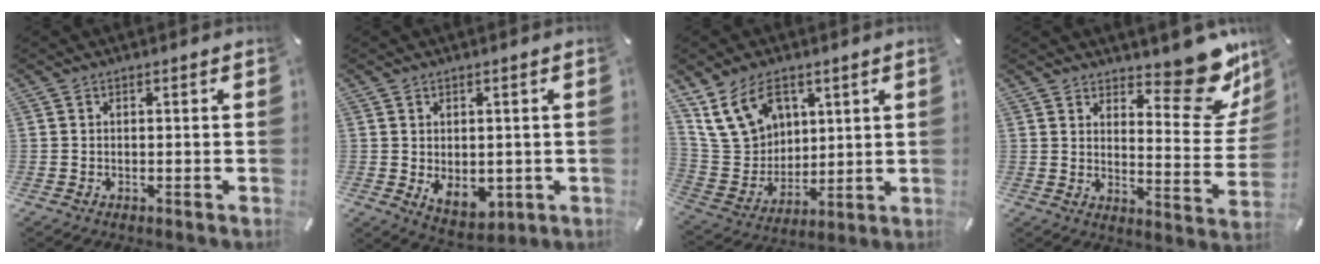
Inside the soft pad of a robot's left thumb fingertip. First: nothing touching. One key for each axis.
{"total": 5.4, "fx": 0.1, "fy": 4.2, "fz": 3.3, "tx": -0.046, "ty": -0.006, "tz": 0.003}
{"total": 13.9, "fx": 7.2, "fy": 10.3, "fz": 5.9, "tx": -0.124, "ty": -0.023, "tz": 0.146}
{"total": 16.0, "fx": 12.0, "fy": 6.9, "fz": 8.1, "tx": -0.069, "ty": -0.112, "tz": 0.199}